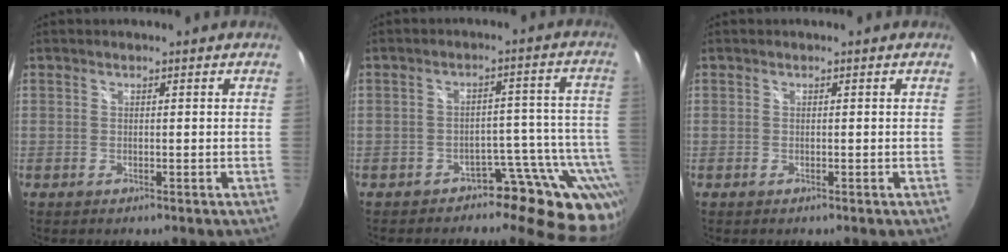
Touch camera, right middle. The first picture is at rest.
{"total": 10.6, "force": [-8.1, 5.9, 3.7], "torque": [-0.015, 0.027, -0.109]}
{"total": 0.0}